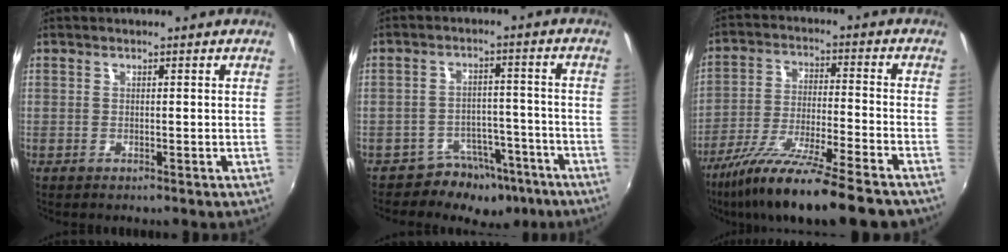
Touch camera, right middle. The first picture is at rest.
{"total": 8.5, "force": [-6.5, 5.2, 1.7], "torque": [-0.023, 0.026, -0.081]}
{"total": 18.7, "force": [-14.7, 1.5, 11.4], "torque": [-0.214, -0.047, -0.247]}